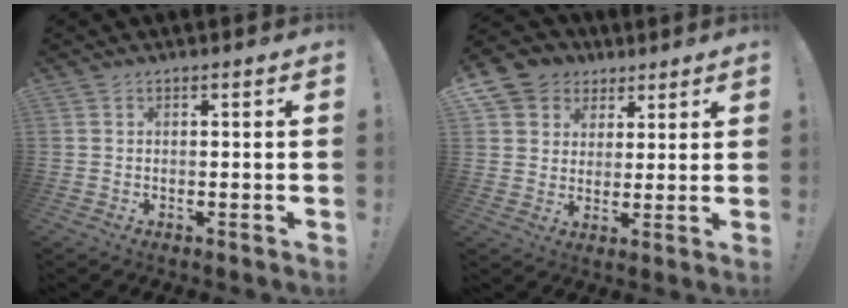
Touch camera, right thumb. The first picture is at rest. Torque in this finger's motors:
{"motor_torque": [0.35, 0.36, 0.13, 0.11, 0.31]}